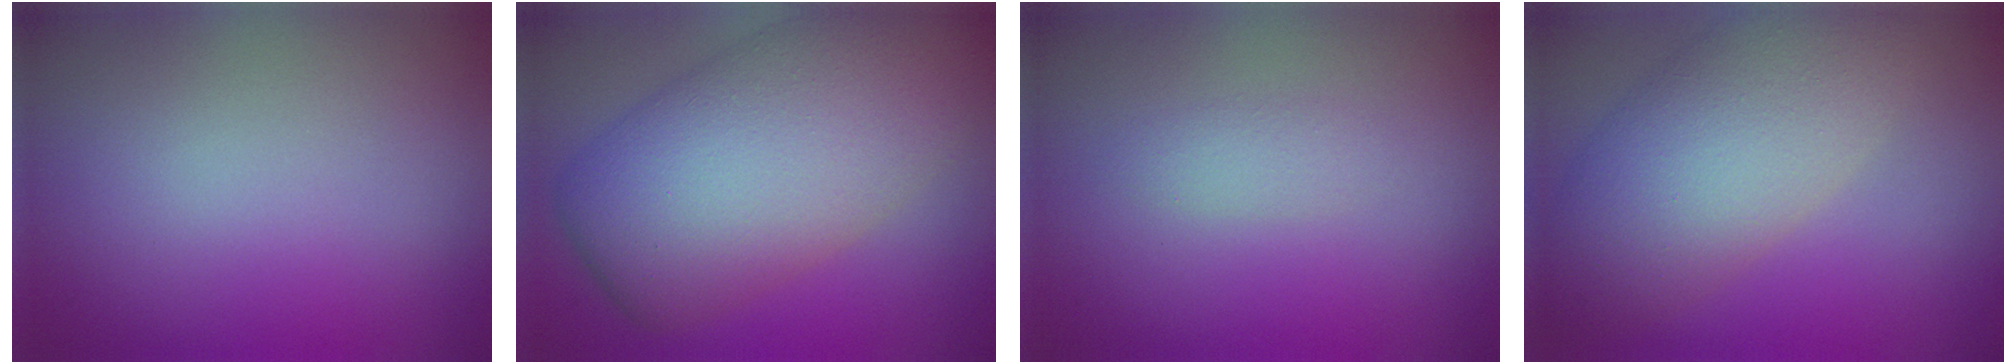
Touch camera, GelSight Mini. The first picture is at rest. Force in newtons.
{"total": 11.1, "press": 11.1, "slide": 0.5}
{"total": 1.1, "press": 1.1, "slide": 0.1}
{"total": 7.5, "press": 7.4, "slide": 0.6}